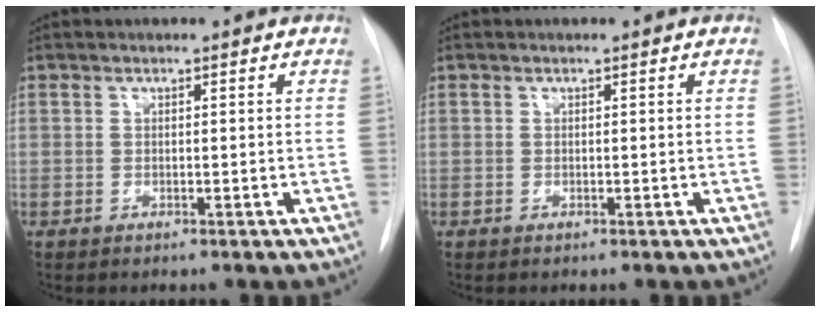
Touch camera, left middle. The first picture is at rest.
{"total": 0.0}